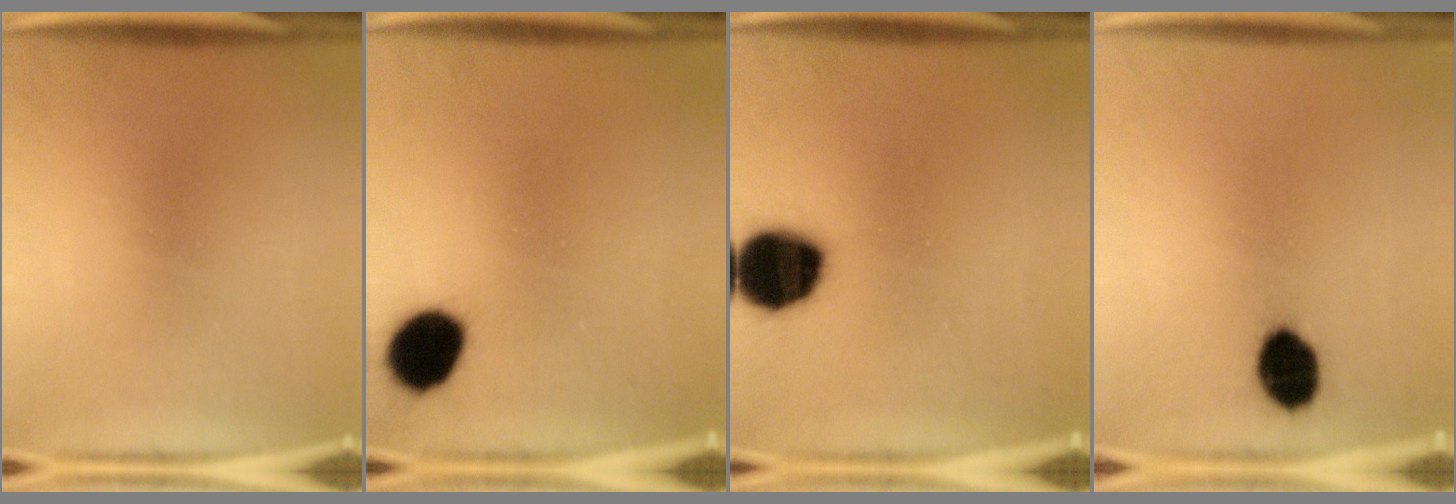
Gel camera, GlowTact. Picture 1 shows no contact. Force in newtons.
{"total": 11.1}
{"total": 15.9}
{"total": 8.4}